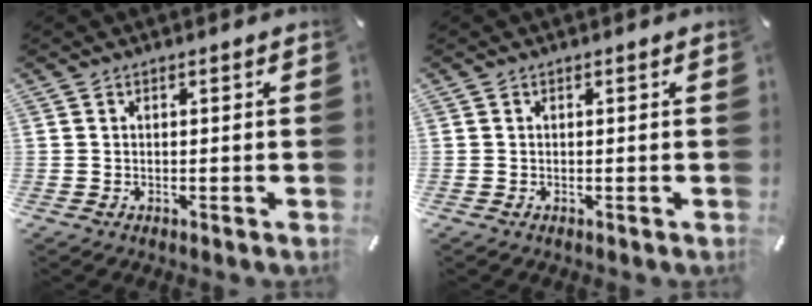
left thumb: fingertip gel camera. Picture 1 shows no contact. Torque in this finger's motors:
{"motor_torque": [0.24, 0.27, -0.06, 0.08, 0.00]}